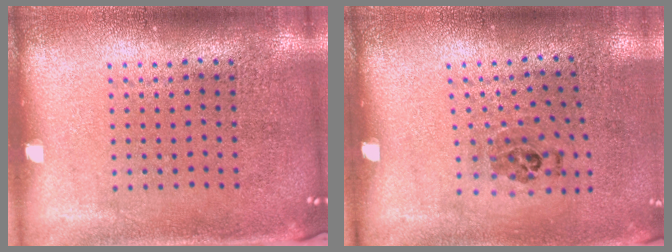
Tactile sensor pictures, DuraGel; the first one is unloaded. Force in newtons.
{"total": 1.1, "press": 0.7, "slide": 0.8}